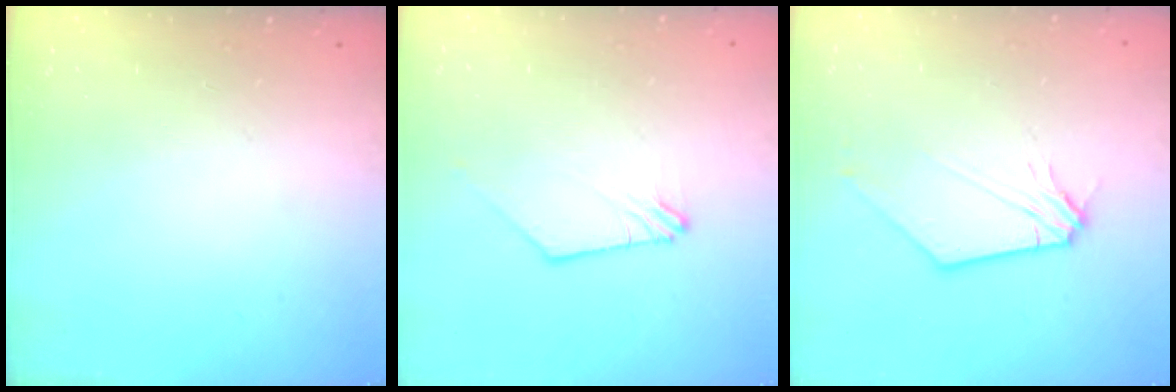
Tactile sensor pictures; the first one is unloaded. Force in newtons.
{"total": 0.0}
{"total": 5.7, "press": 5.6, "slide": 0.9}